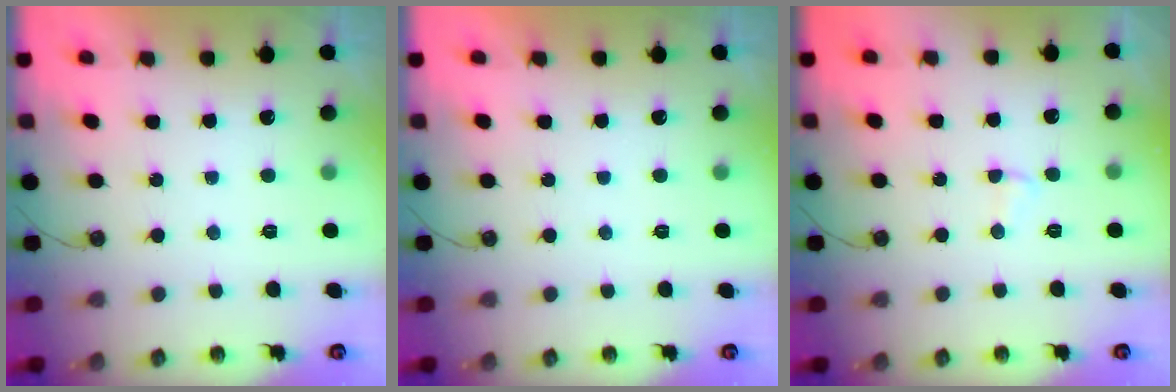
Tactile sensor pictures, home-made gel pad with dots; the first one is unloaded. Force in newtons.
{"total": 0.0}
{"total": 2.5, "press": 2.5, "slide": 0.5}